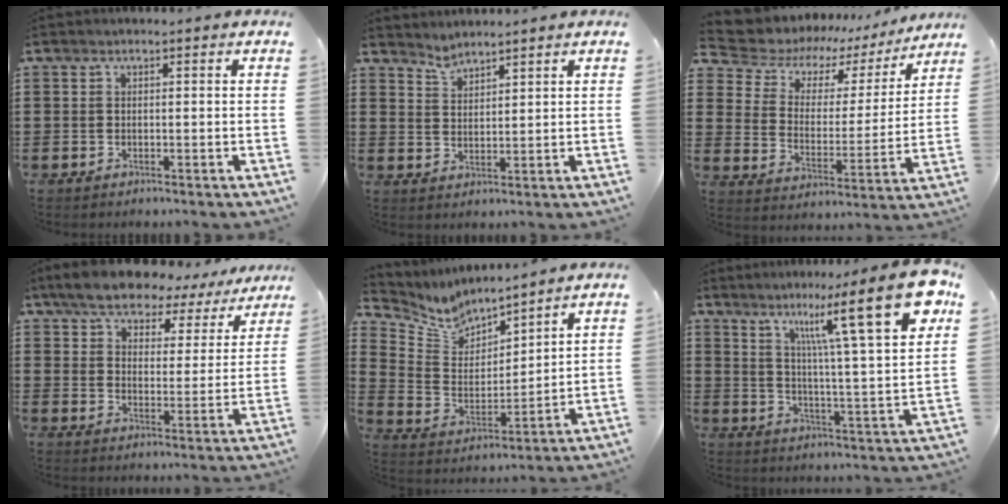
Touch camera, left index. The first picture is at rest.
{"total": 2.5, "force": [2.5, 0.1, -0.2], "torque": [-0.004, -0.008, 0.048]}
{"total": 5.5, "force": [4.1, 3.5, 1.0], "torque": [-0.052, -0.027, 0.067]}
{"total": 7.3, "force": [6.7, 1.9, 2.0], "torque": [-0.075, -0.031, 0.120]}
{"total": 6.3, "force": [5.7, 2.5, 1.2], "torque": [-0.065, -0.040, 0.100]}
{"total": 16.0, "force": [10.0, 1.5, 12.5], "torque": [-0.205, -0.053, 0.145]}